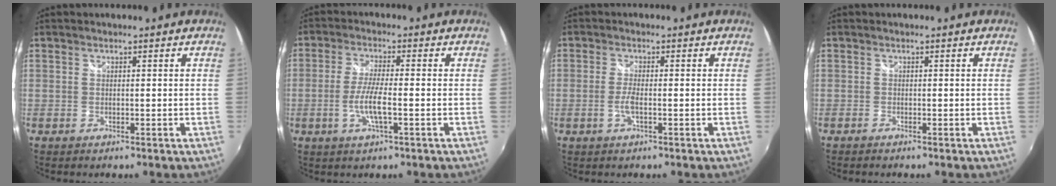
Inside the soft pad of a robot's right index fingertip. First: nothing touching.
{"total": 6.0, "force": [-1.7, 0.8, 5.7], "torque": [-0.118, -0.006, -0.034]}
{"total": 2.7, "force": [-0.9, 0.3, 2.5], "torque": [-0.055, -0.003, -0.018]}
{"total": 0.6, "force": [-0.6, 0.1, 0.2], "torque": [-0.005, -0.003, -0.013]}